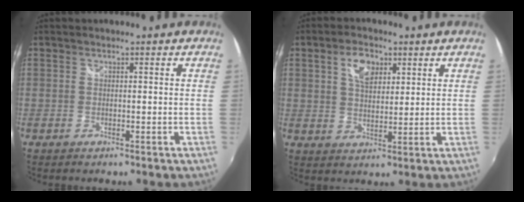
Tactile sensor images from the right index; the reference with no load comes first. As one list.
[{"total": 6.3, "force": [2.8, 3.6, 4.2], "torque": [-0.067, 0.015, 0.050]}]